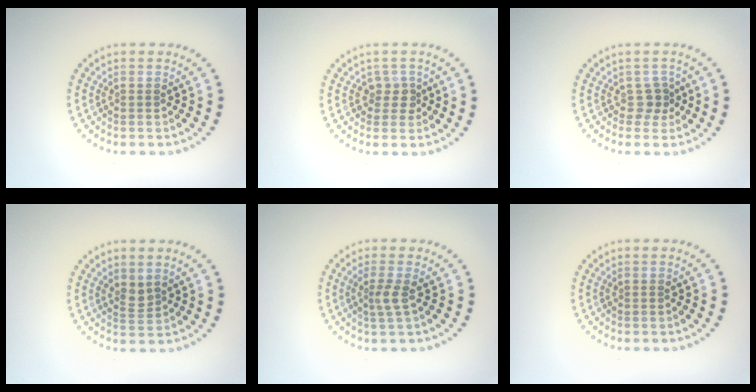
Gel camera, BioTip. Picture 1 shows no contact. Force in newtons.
{"total": 1.7, "press": 1.3, "slide": 1.1}
{"total": 1.5, "press": 1.0, "slide": 1.1}
{"total": 1.4, "press": 1.1, "slide": 0.9}
{"total": 1.7, "press": 1.3, "slide": 1.2}
{"total": 0.0}